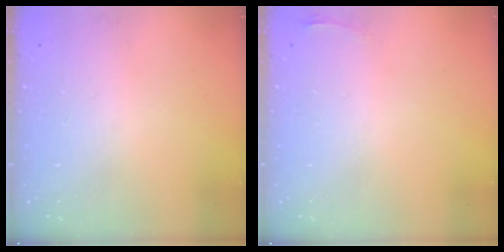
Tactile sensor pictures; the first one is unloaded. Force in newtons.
{"total": 3.1, "press": 2.7, "slide": 1.5}